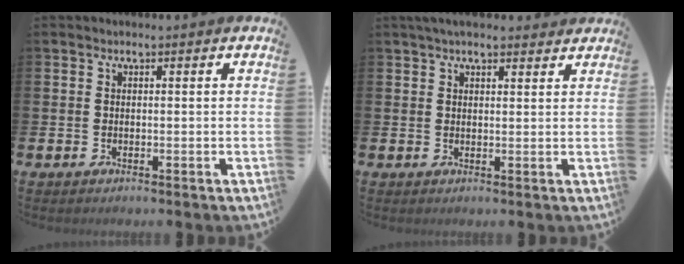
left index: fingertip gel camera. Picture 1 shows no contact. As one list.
[{"total": 3.0, "force": [2.7, 0.7, 1.0], "torque": [-0.023, -0.002, 0.048]}]